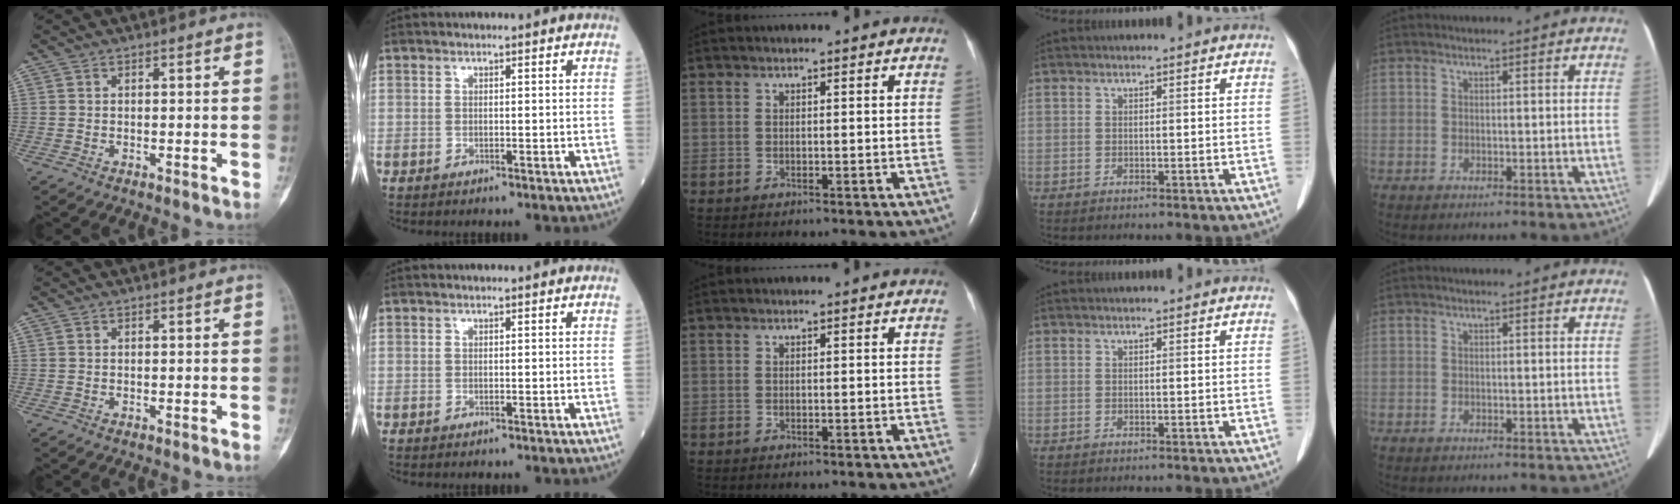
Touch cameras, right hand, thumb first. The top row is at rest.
{}